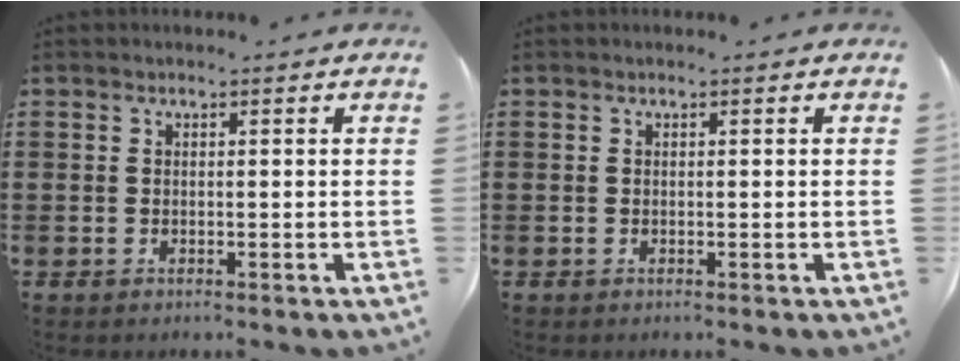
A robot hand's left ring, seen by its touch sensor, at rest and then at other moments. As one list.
[{"total": 0.0}]